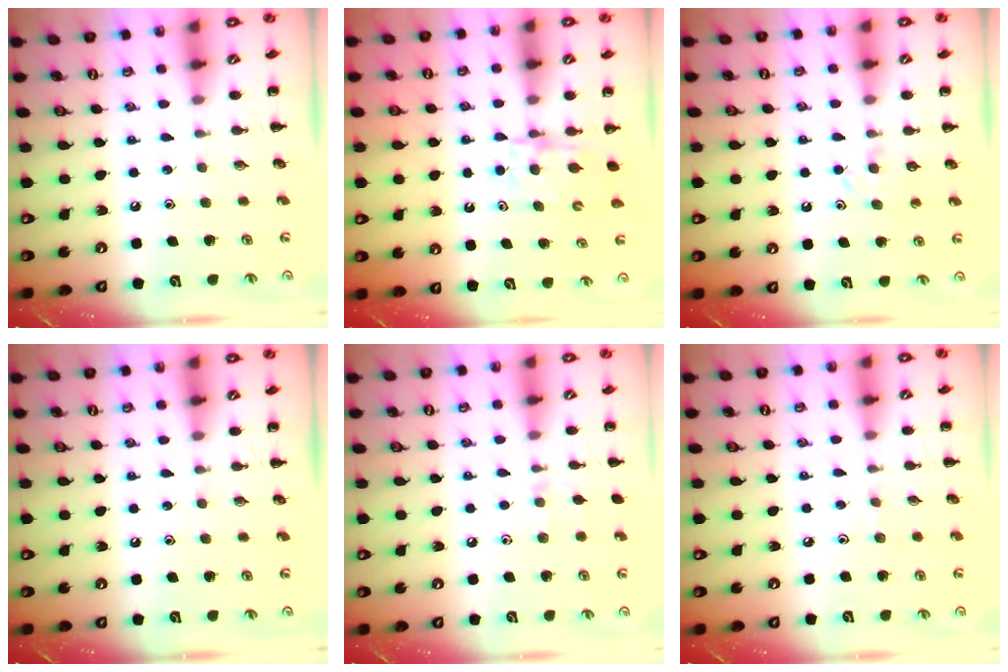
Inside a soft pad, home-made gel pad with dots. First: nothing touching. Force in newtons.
{"total": 4.5, "press": 4.5, "slide": 0.5}
{"total": 4.4, "press": 4.2, "slide": 1.2}
{"total": 0.0}
{"total": 3.5, "press": 3.3, "slide": 1.2}
{"total": 2.2, "press": 2.1, "slide": 0.9}